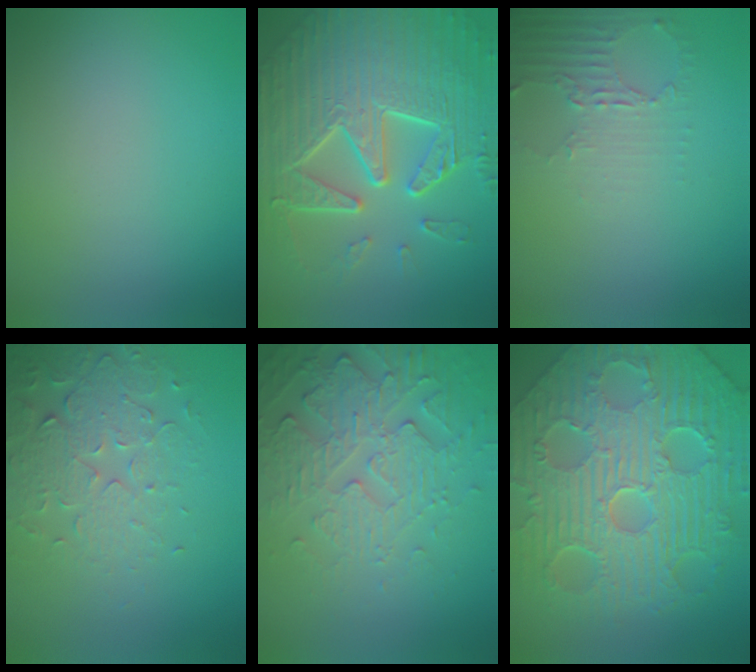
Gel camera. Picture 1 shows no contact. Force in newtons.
{"total": 10.5, "press": 7.3, "slide": 7.5}
{"total": 2.3, "press": 1.8, "slide": 1.6}
{"total": 3.9, "press": 3.6, "slide": 1.7}
{"total": 5.4, "press": 3.7, "slide": 4.0}
{"total": 12.1, "press": 8.1, "slide": 9.0}